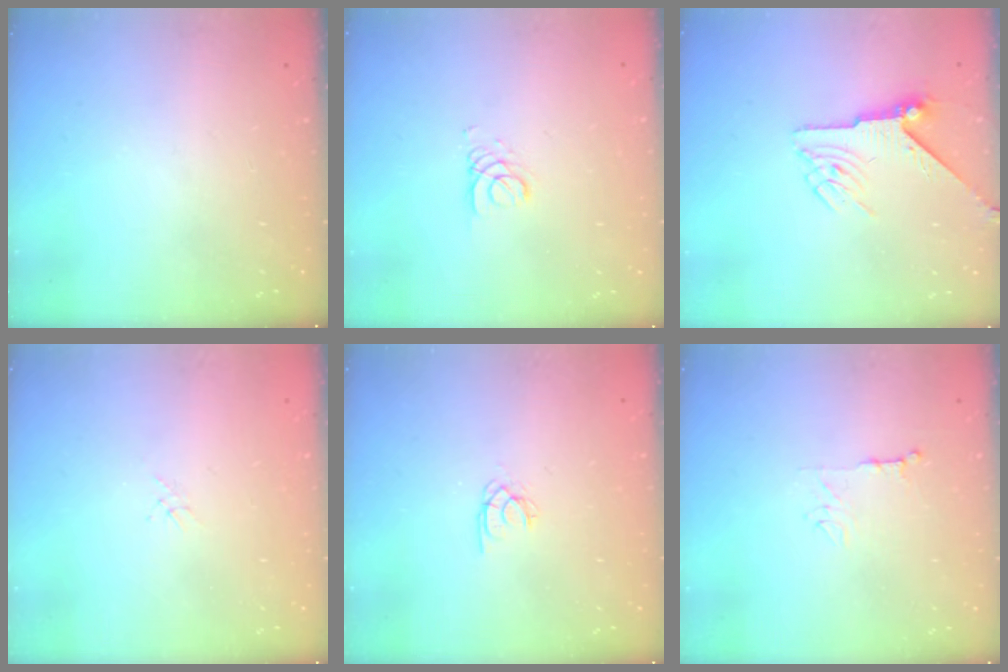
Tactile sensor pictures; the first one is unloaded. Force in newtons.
{"total": 2.7, "press": 2.7, "slide": 0.3}
{"total": 6.0, "press": 6.0, "slide": 0.7}
{"total": 1.3, "press": 1.2, "slide": 0.3}
{"total": 1.7, "press": 1.7, "slide": 0.1}
{"total": 5.2, "press": 5.2, "slide": 0.4}